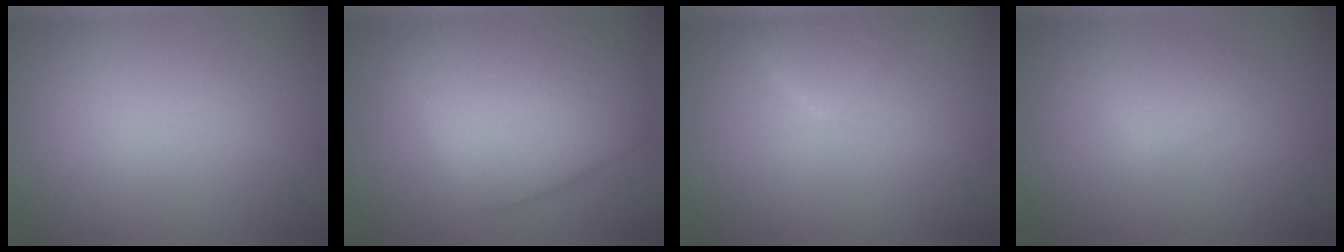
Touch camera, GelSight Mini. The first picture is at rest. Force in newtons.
{"total": 7.0, "press": 6.9, "slide": 0.4}
{"total": 1.7, "press": 1.6, "slide": 0.1}
{"total": 1.3, "press": 1.3, "slide": 0.1}